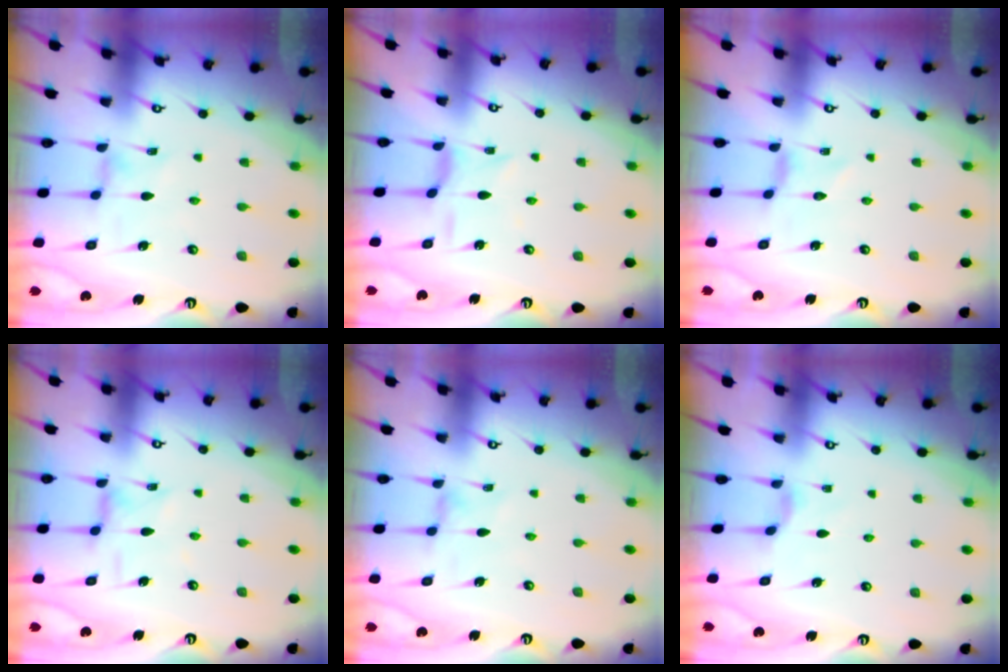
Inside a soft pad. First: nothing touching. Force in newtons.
{"total": 2.5, "press": 2.5, "slide": 0.2}
{"total": 0.0}
{"total": 1.8, "press": 1.8, "slide": 0.3}
{"total": 0.0}
{"total": 2.0, "press": 2.0, "slide": 0.3}